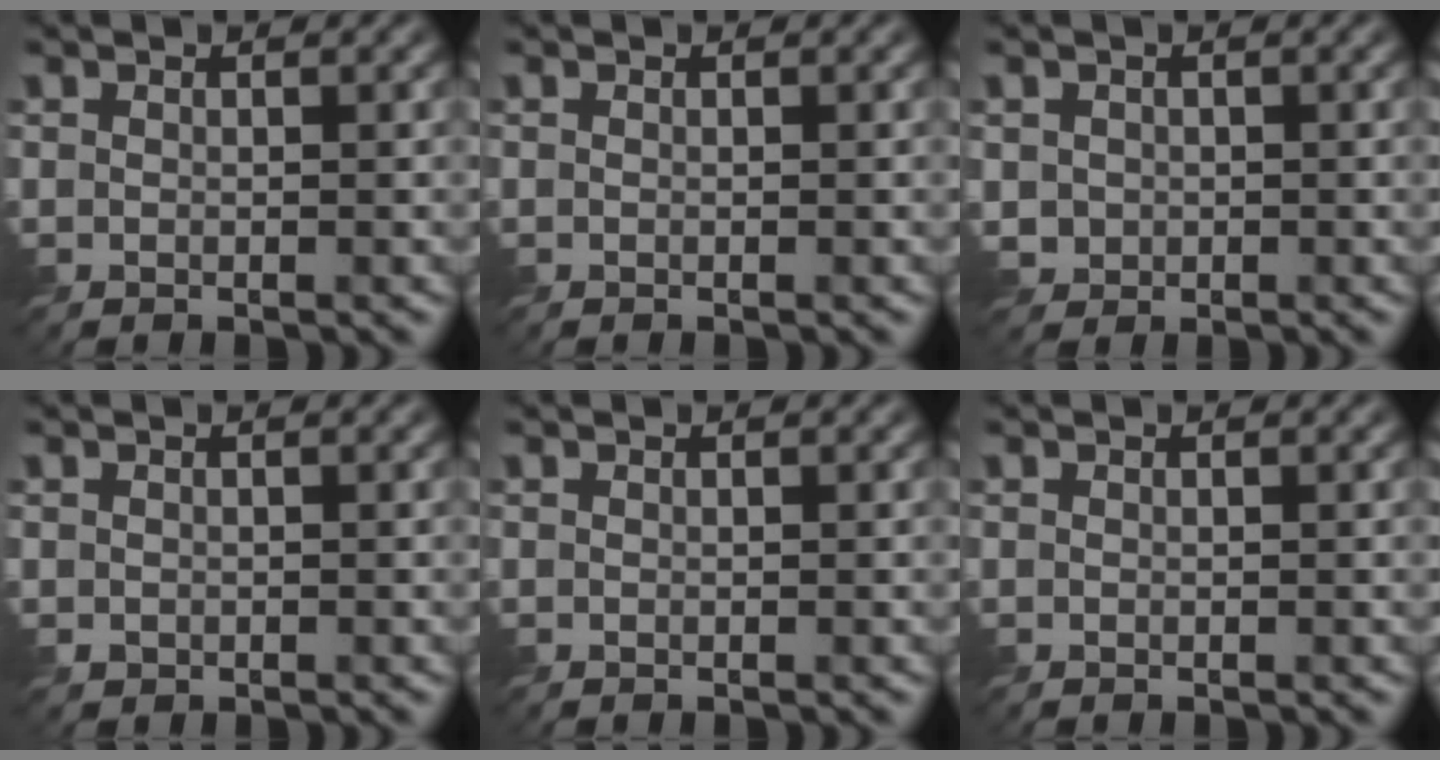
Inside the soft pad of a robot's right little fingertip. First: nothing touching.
{"total": 0.0}
{"total": 1.5, "force": [0.0, 1.4, 0.2], "torque": [-0.009, -0.005, 0.000]}
{"total": 0.6, "force": [0.1, 0.6, 0.1], "torque": [0.000, -0.002, 0.005]}
{"total": 0.0}
{"total": 0.0}